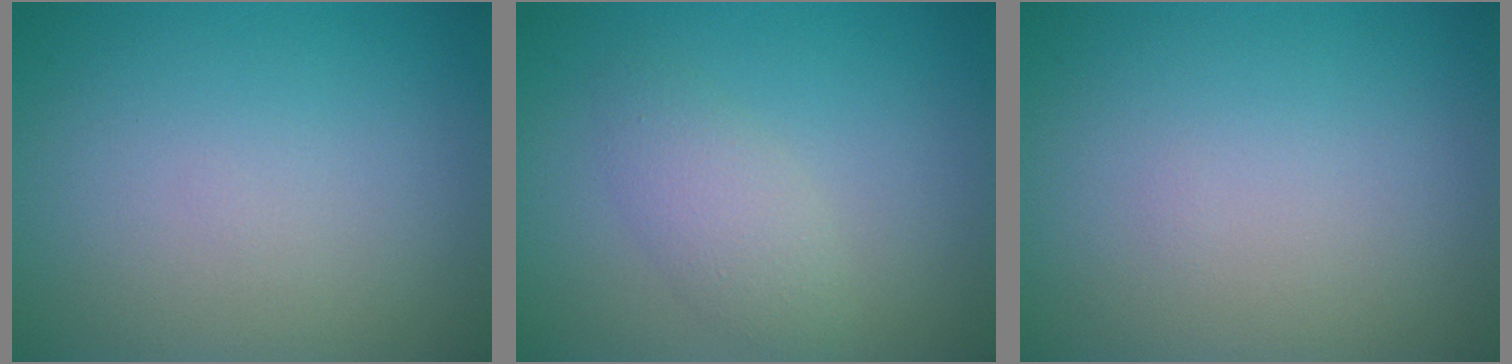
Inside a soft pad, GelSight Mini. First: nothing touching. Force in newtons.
{"total": 2.5, "press": 2.5, "slide": 0.0}
{"total": 0.0}